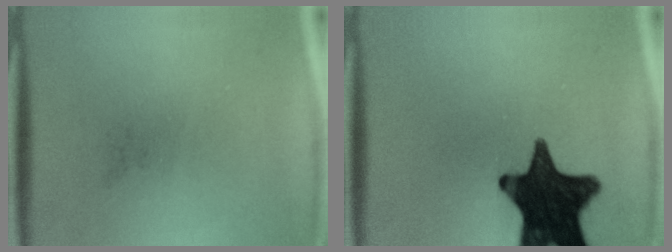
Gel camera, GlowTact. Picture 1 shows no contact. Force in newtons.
{"total": 17.9}